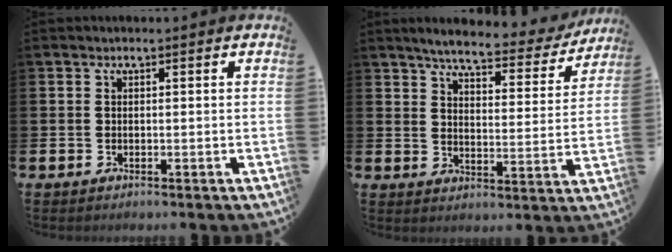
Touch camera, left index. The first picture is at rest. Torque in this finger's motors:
{"motor_torque": [1.11, -1.04, 0.62, 0.12]}